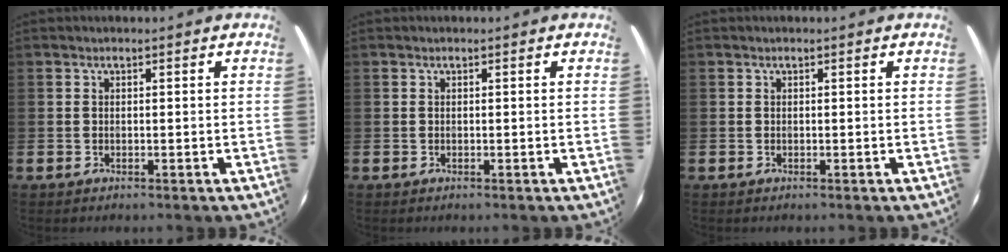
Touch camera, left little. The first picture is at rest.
{"total": 0.0}
{"total": 0.0}